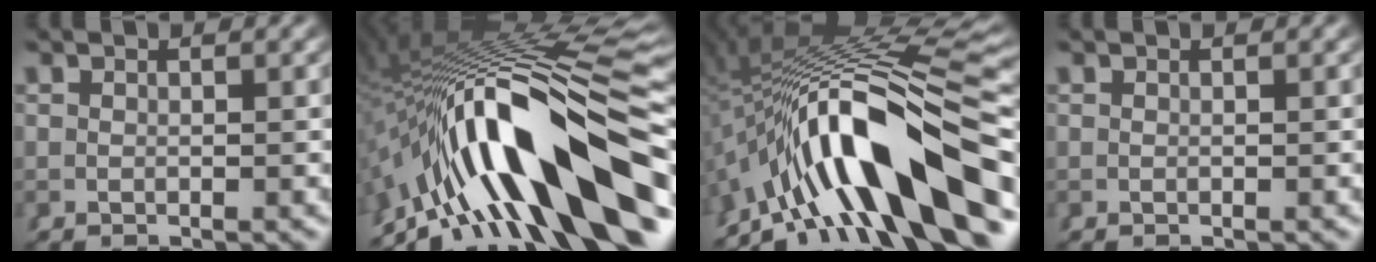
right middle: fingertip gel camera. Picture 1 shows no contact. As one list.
[{"total": 19.9, "force": [-4.0, 9.5, 17.1], "torque": [-0.275, 0.004, -0.053]}, {"total": 18.0, "force": [-3.3, 9.0, 15.3], "torque": [-0.254, 0.002, -0.044]}, {"total": 0.0}]